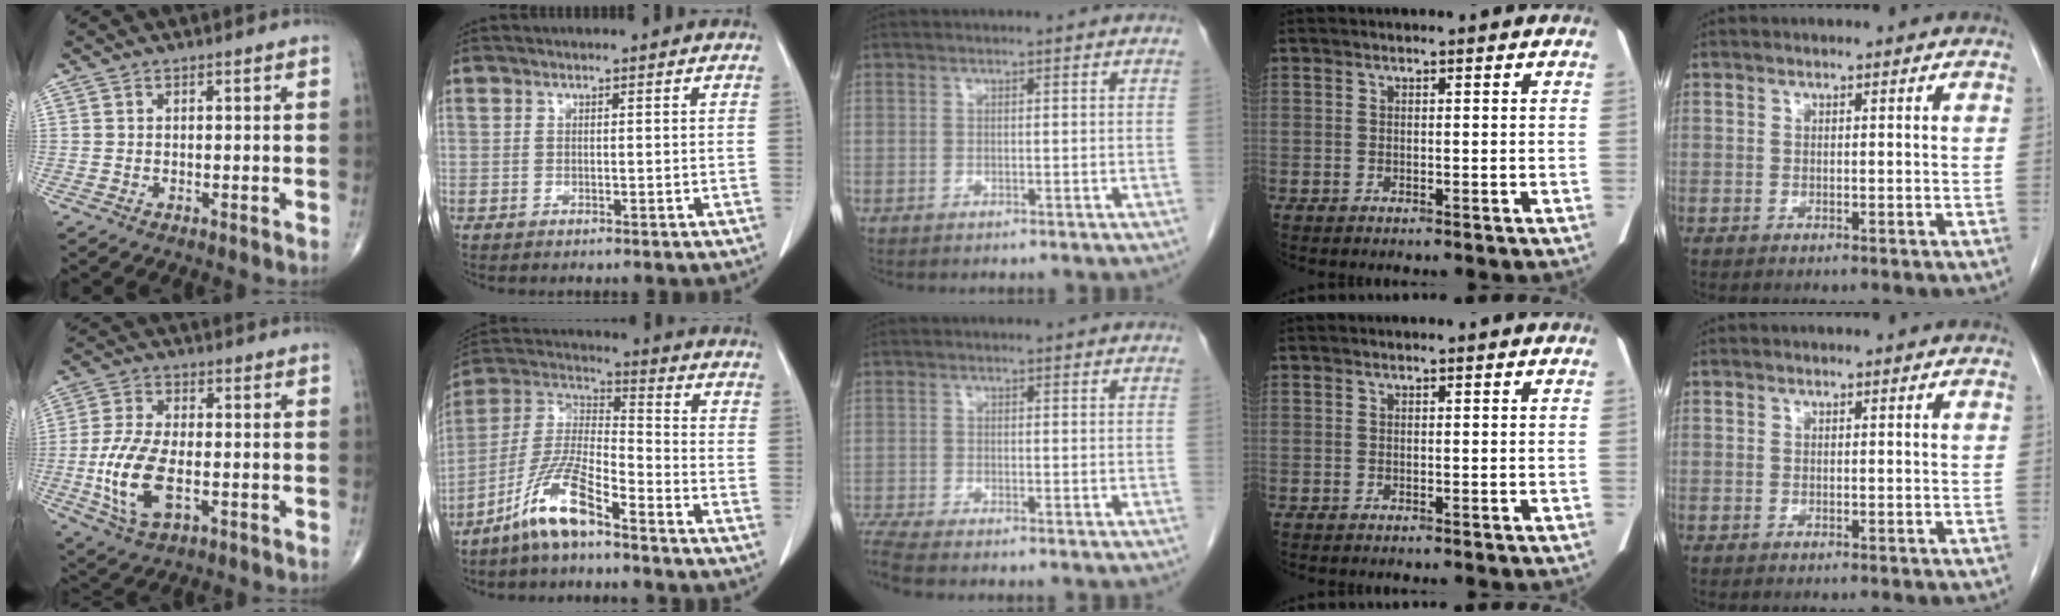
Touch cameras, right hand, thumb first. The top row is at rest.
{"thumb": {"total": 12.2, "force": [-2.6, 5.9, 10.3], "torque": [-0.219, 0.003, -0.046]}, "index": {"total": 10.9, "force": [-7.5, 1.6, 7.7], "torque": [-0.167, -0.004, -0.152]}, "middle": {"total": 3.5, "force": [-3.2, -0.6, 1.2], "torque": [-0.036, -0.015, -0.064]}}